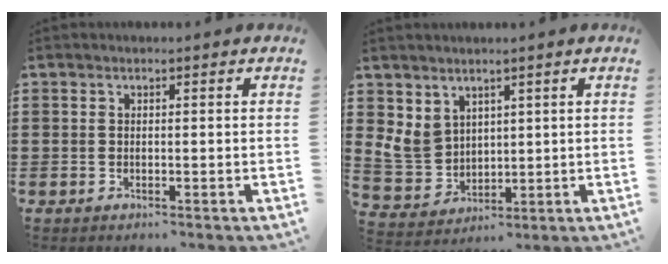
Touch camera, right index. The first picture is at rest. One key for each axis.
{"total": 5.8, "fx": 2.8, "fy": 4.6, "fz": 2.1, "tx": -0.082, "ty": -0.001, "tz": 0.050}